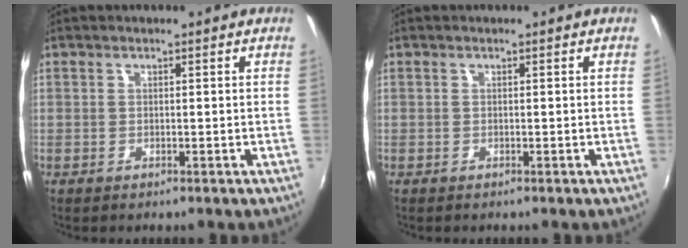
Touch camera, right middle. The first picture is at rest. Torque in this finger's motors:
{"motor_torque": [-0.30, 0.07, -0.04, 0.00]}